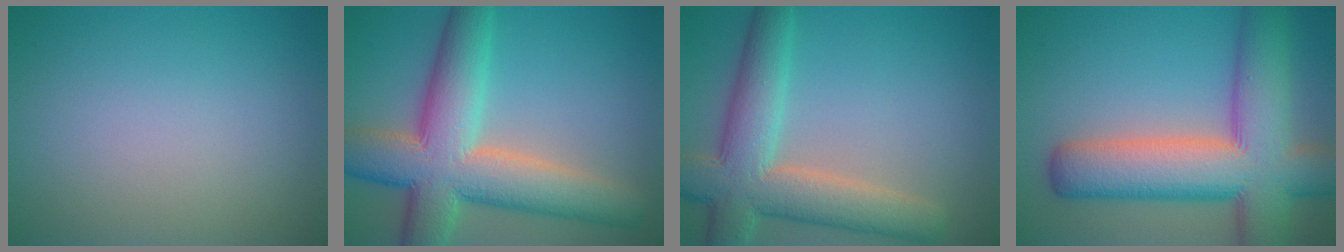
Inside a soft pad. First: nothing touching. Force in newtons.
{"total": 11.0, "press": 11.0, "slide": 0.5}
{"total": 8.1, "press": 8.1, "slide": 0.8}
{"total": 12.1, "press": 12.1, "slide": 0.6}